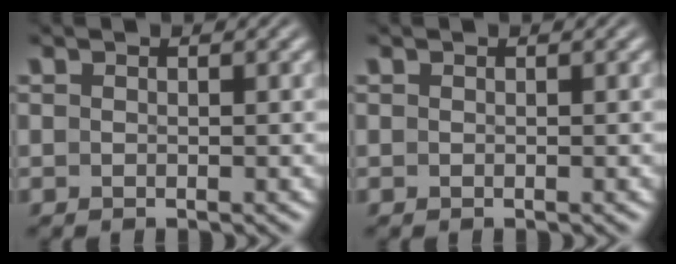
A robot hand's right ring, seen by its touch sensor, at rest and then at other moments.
{"total": 0.0}